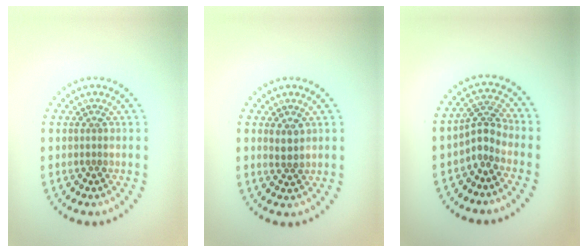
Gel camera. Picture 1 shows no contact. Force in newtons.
{"total": 1.3, "press": 1.1, "slide": 0.6}
{"total": 2.3, "press": 1.5, "slide": 1.7}